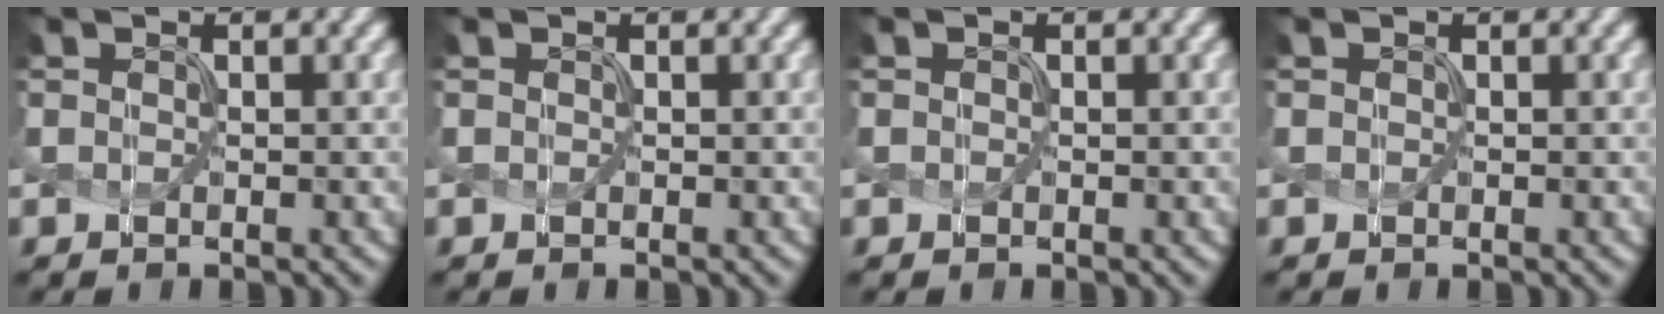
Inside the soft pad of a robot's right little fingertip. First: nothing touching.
{"total": 0.0}
{"total": 0.0}
{"total": 0.8, "force": [-0.1, -0.3, -0.7], "torque": [0.007, 0.001, 0.008]}